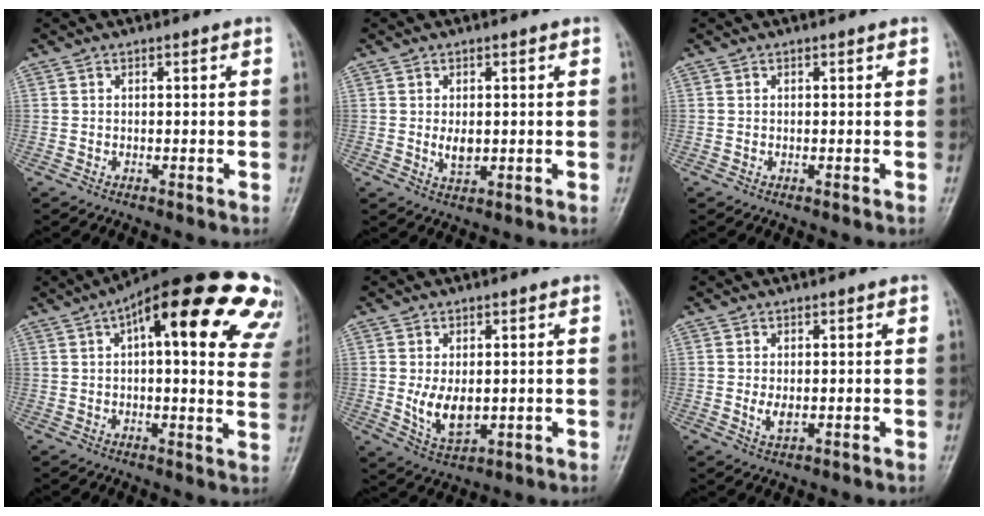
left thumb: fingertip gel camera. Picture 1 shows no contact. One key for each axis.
{"total": 3.2, "fx": 0.2, "fy": 2.0, "fz": 2.5, "tx": -0.034, "ty": -0.007, "tz": 0.007}
{"total": 0.0}
{"total": 27.9, "fx": 13.5, "fy": 9.0, "fz": 22.7, "tx": -0.246, "ty": 0.024, "tz": 0.166}
{"total": 6.9, "fx": 0.0, "fy": 4.2, "fz": 5.4, "tx": -0.084, "ty": -0.017, "tz": 0.014}
{"total": 2.5, "fx": 0.1, "fy": 1.5, "fz": 2.0, "tx": -0.034, "ty": -0.008, "tz": 0.005}